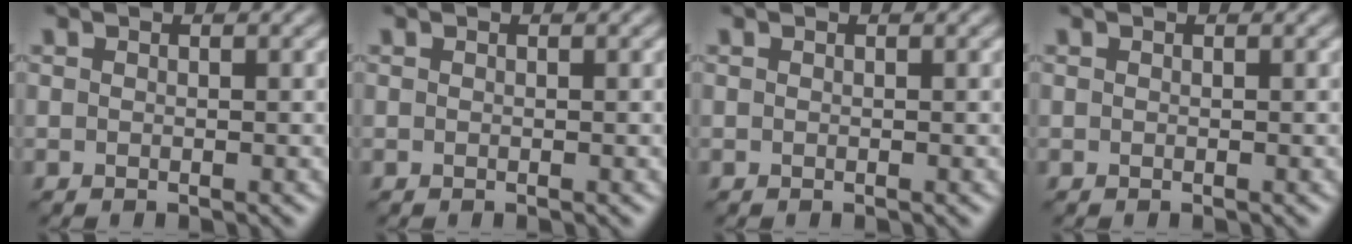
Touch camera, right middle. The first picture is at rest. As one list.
[{"total": 0.0}, {"total": 0.0}, {"total": 0.0}]